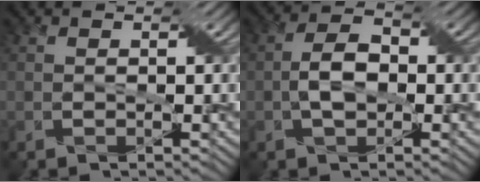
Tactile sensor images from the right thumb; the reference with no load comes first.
{"total": 4.6, "force": [-0.7, 2.7, 3.6], "torque": [-0.074, 0.003, -0.015]}